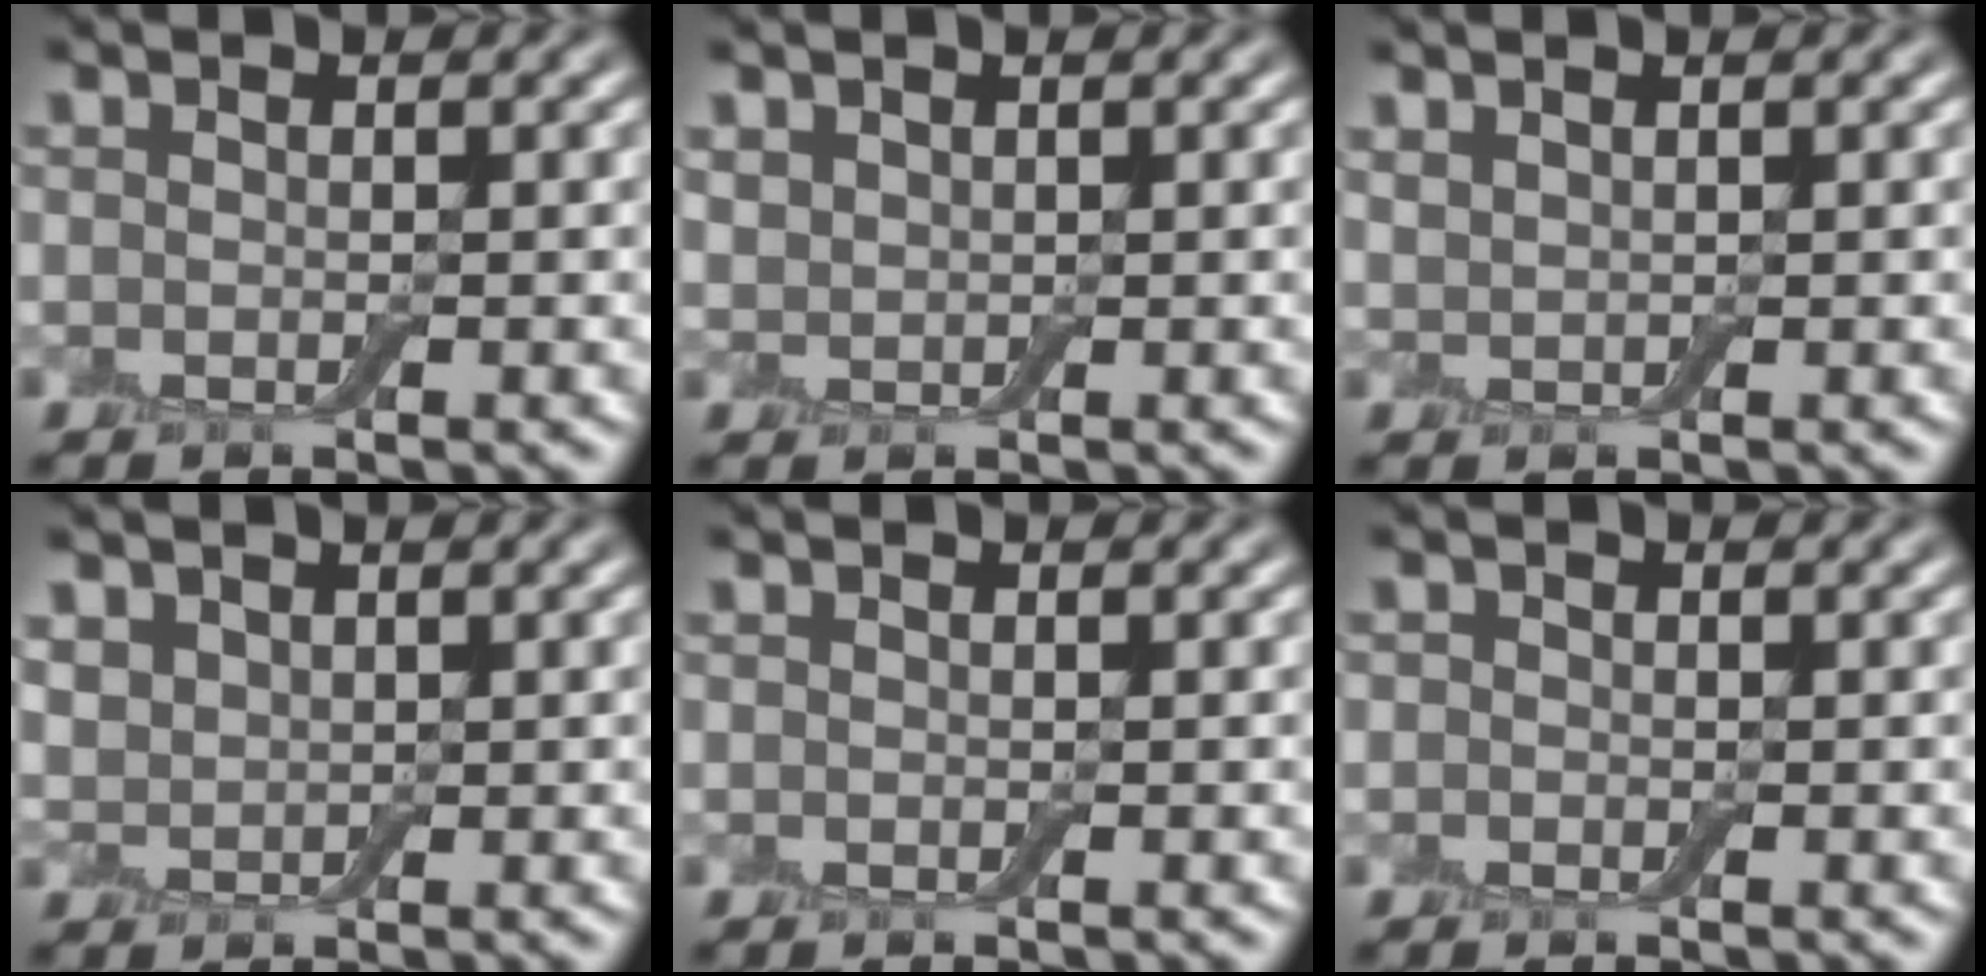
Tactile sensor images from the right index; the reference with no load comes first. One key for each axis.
{"total": 1.1, "fx": 0.8, "fy": 0.7, "fz": 0.2, "tx": -0.007, "ty": 0.001, "tz": 0.018}
{"total": 0.9, "fx": 0.8, "fy": 0.4, "fz": 0.2, "tx": -0.011, "ty": 0.001, "tz": 0.021}
{"total": 1.7, "fx": 1.0, "fy": 1.3, "fz": 0.5, "tx": -0.015, "ty": 0.000, "tz": 0.022}
{"total": 0.0}
{"total": 0.6, "fx": -0.3, "fy": 0.5, "fz": 0.0, "tx": 0.002, "ty": -0.006, "tz": -0.005}